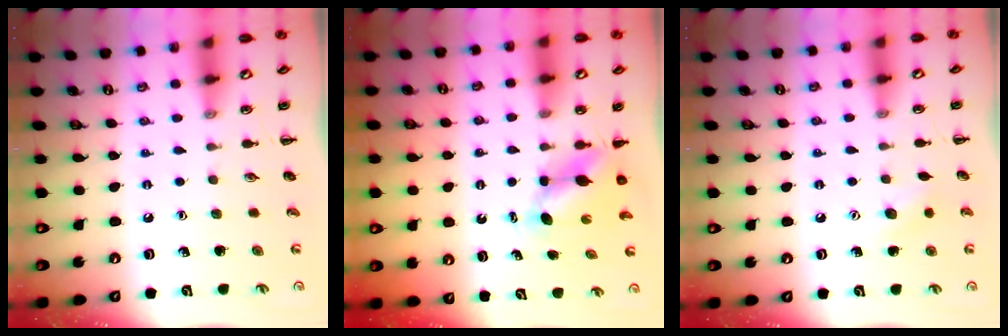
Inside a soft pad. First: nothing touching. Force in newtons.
{"total": 4.9, "press": 4.9, "slide": 0.4}
{"total": 6.5, "press": 6.3, "slide": 1.6}